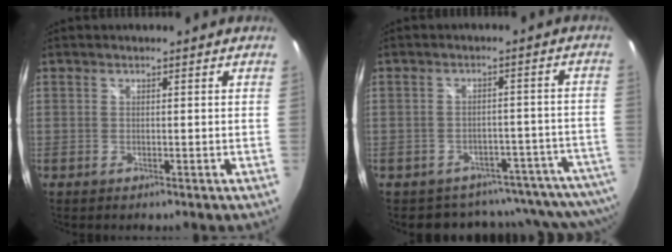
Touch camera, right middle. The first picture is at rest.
{"total": 16.2, "force": [-14.8, 5.5, 3.2], "torque": [-0.033, 0.021, -0.181]}